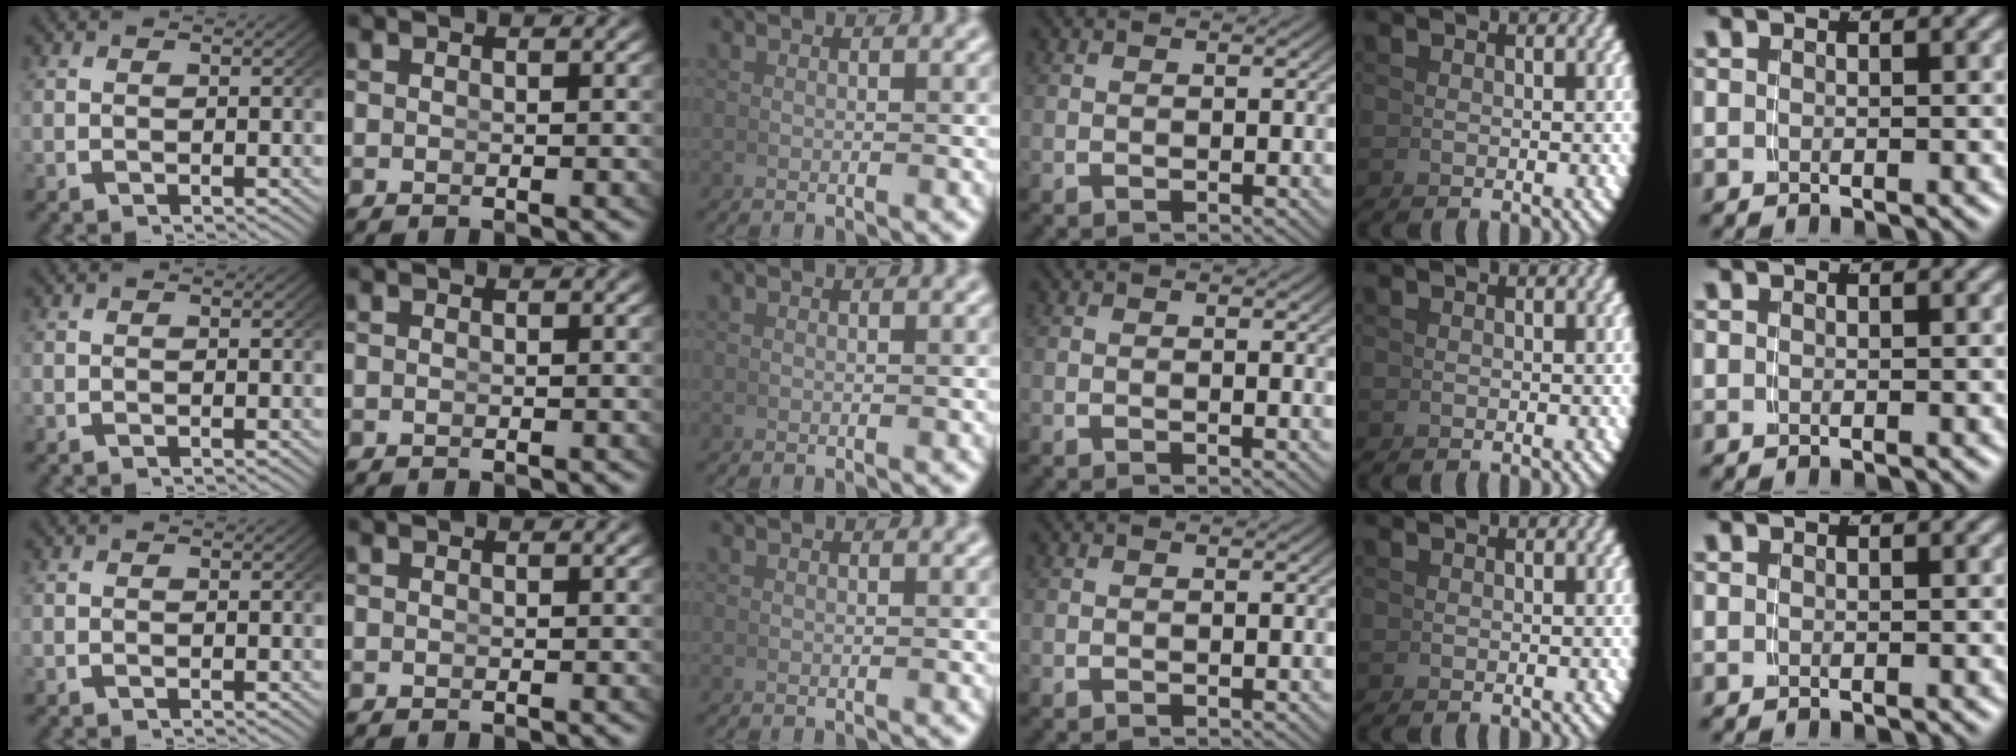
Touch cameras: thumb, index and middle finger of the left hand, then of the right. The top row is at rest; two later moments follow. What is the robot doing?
{"motion": "lift_and_place", "object": "dispenser bottle"}